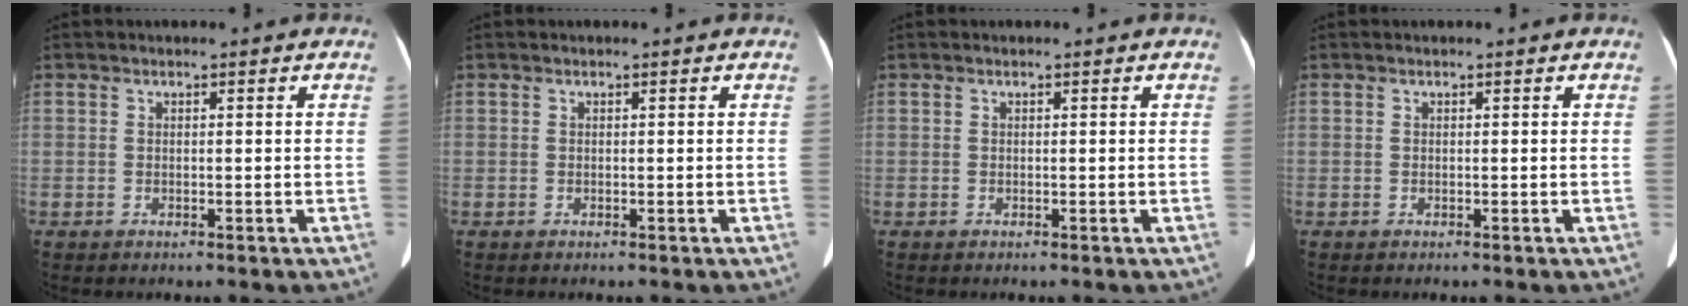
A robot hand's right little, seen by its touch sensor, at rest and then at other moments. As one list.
[{"total": 0.0}, {"total": 0.0}, {"total": 0.0}]